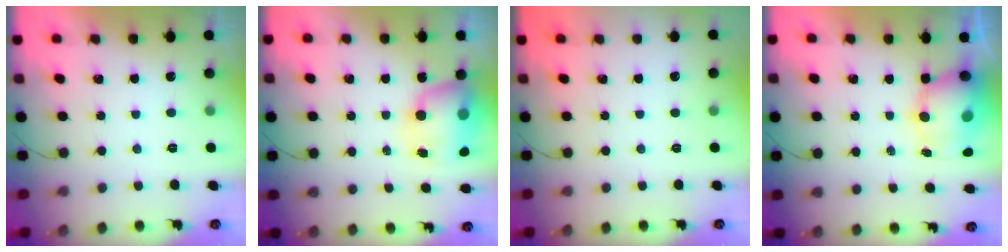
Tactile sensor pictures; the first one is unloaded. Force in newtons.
{"total": 10.6, "press": 10.3, "slide": 2.7}
{"total": 0.0}
{"total": 8.2, "press": 8.1, "slide": 1.5}